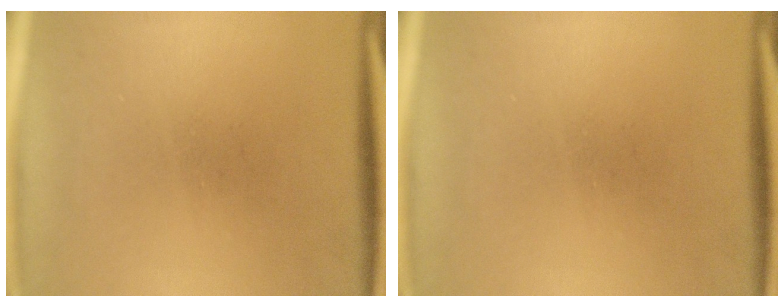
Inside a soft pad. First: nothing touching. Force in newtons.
{"total": 0.0}